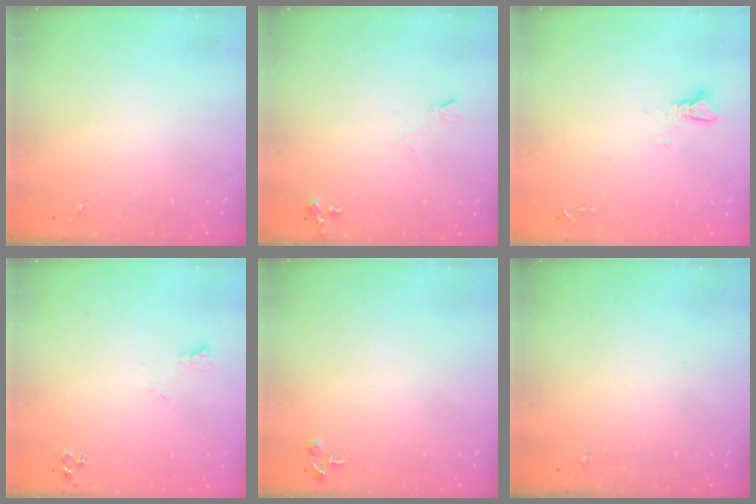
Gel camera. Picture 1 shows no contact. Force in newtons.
{"total": 6.9, "press": 6.8, "slide": 1.0}
{"total": 2.4, "press": 2.4, "slide": 0.1}
{"total": 5.2, "press": 5.1, "slide": 1.0}
{"total": 4.3, "press": 4.3, "slide": 0.5}
{"total": 0.0}